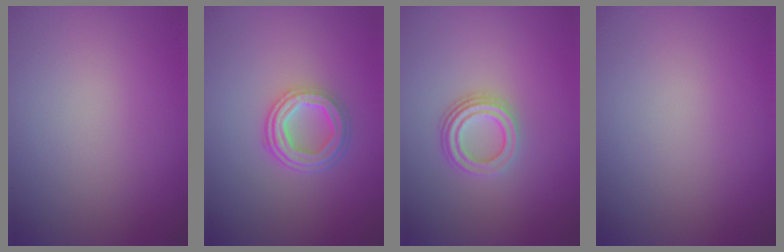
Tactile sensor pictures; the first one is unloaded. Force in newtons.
{"total": 4.2, "press": 3.1, "slide": 2.8}
{"total": 3.4, "press": 2.5, "slide": 2.4}
{"total": 0.0}